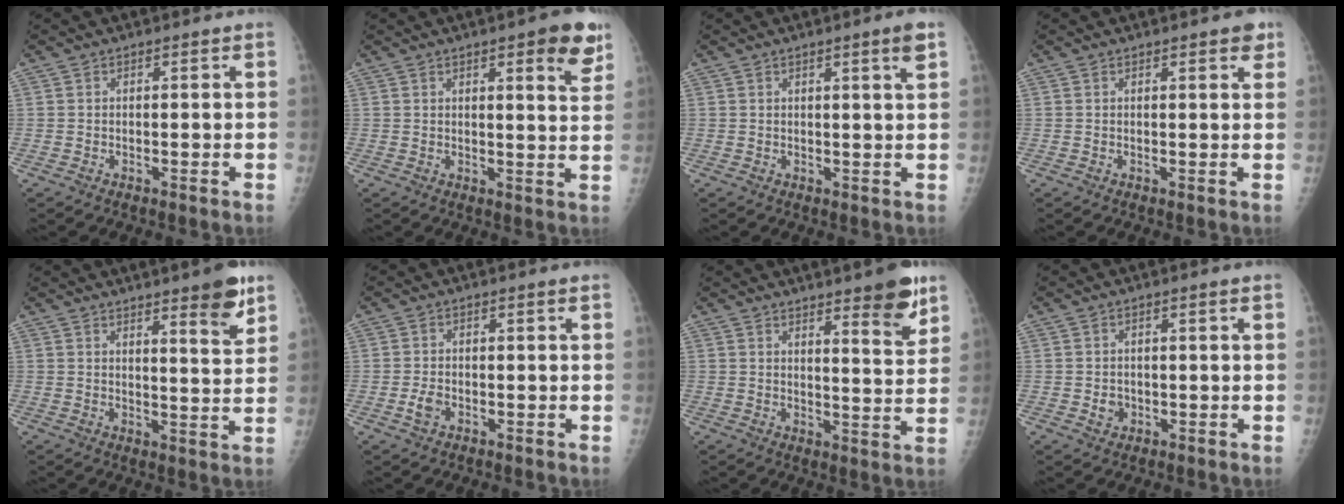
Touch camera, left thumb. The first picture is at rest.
{"total": 7.7, "force": [4.3, 1.9, 6.1], "torque": [-0.060, -0.020, 0.049]}
{"total": 3.1, "force": [1.6, -0.3, 2.6], "torque": [-0.040, -0.010, 0.025]}
{"total": 2.7, "force": [1.7, 1.0, 1.8], "torque": [-0.012, -0.004, 0.016]}
{"total": 7.6, "force": [5.0, 1.3, 5.7], "torque": [-0.066, -0.033, 0.066]}
{"total": 2.3, "force": [-0.9, 1.5, 1.6], "torque": [-0.034, 0.008, -0.016]}
{"total": 9.0, "force": [5.9, 1.8, 6.6], "torque": [-0.071, -0.039, 0.080]}
{"total": 2.0, "force": [-0.4, 1.7, 0.9], "torque": [-0.006, 0.004, -0.002]}